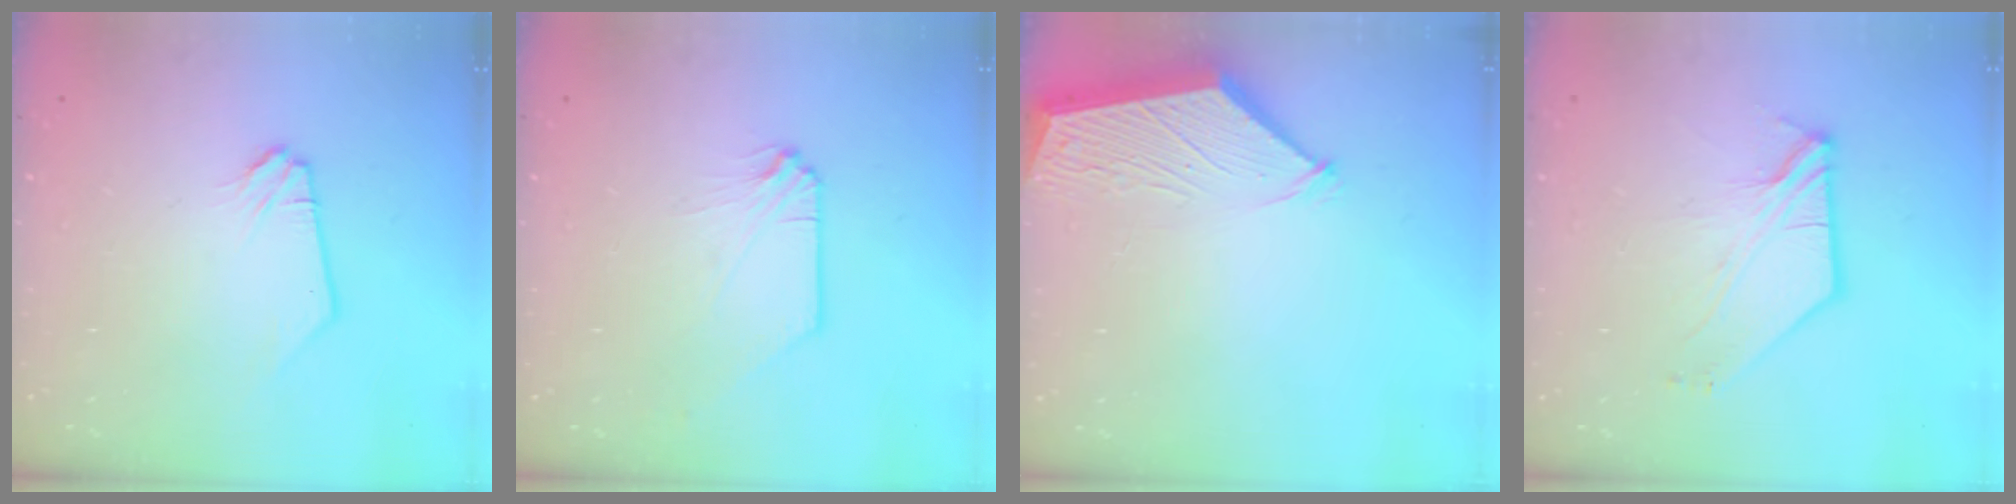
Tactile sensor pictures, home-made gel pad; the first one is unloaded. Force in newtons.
{"total": 0.0}
{"total": 2.9, "press": 2.8, "slide": 0.4}
{"total": 7.2, "press": 7.1, "slide": 0.9}